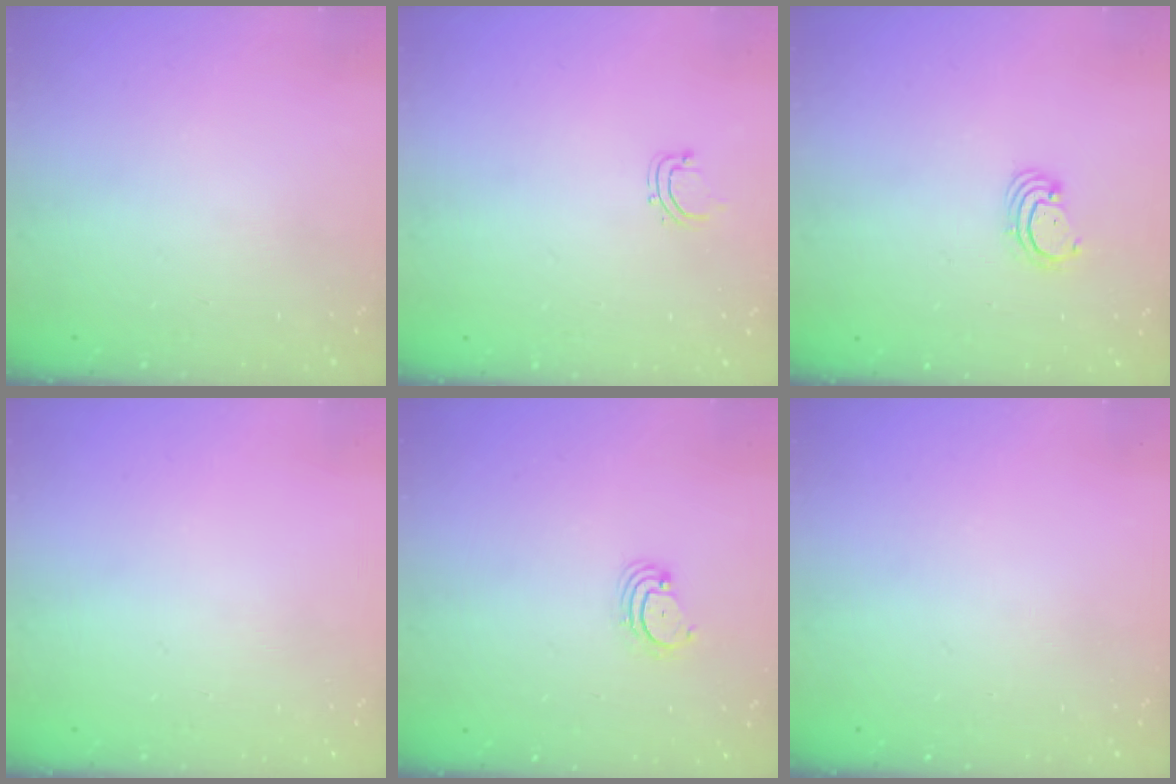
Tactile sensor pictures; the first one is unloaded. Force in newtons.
{"total": 2.8, "press": 2.8, "slide": 0.5}
{"total": 2.5, "press": 2.5, "slide": 0.3}
{"total": 0.0}
{"total": 2.7, "press": 2.7, "slide": 0.3}
{"total": 0.0}